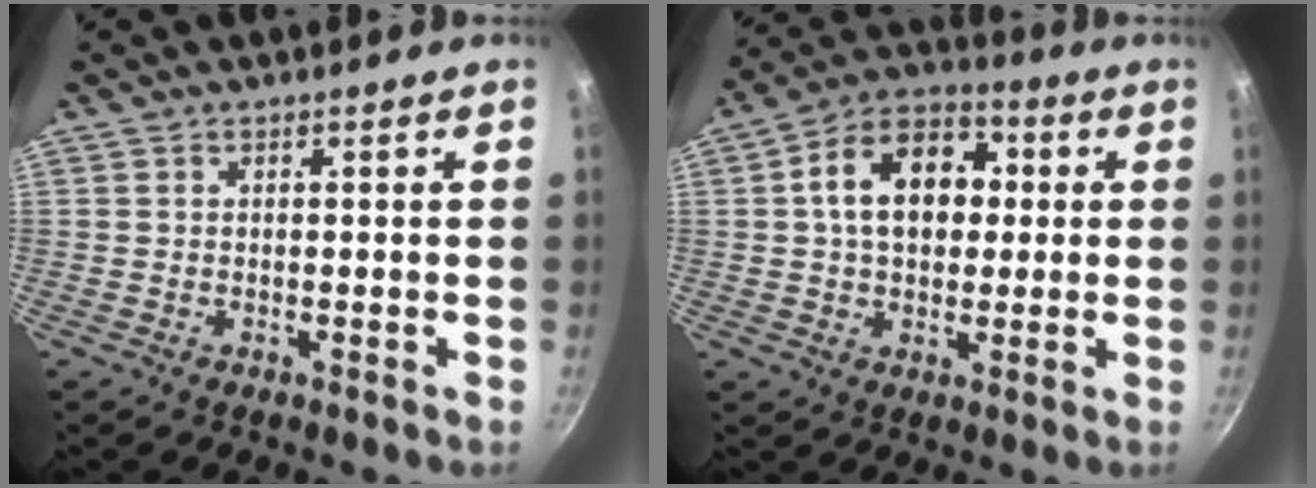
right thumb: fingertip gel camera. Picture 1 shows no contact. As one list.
[{"total": 14.8, "force": [2.2, 10.4, 10.4], "torque": [-0.129, 0.024, 0.018]}]